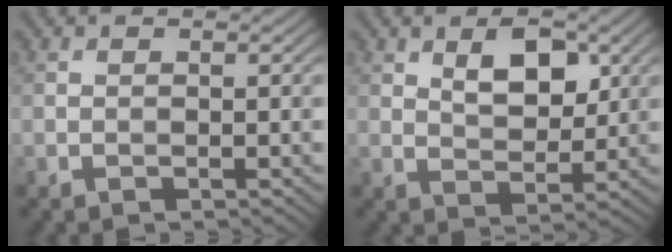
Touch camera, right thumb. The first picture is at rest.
{"total": 5.6, "force": [2.4, 3.1, 4.1], "torque": [-0.069, -0.005, 0.039]}